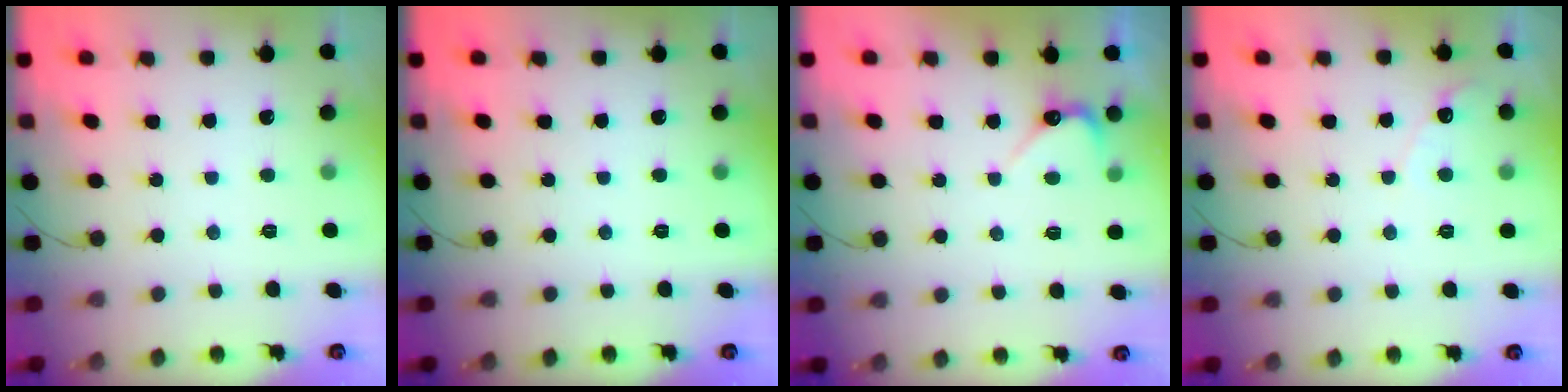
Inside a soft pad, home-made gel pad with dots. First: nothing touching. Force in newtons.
{"total": 0.0}
{"total": 2.9, "press": 2.9, "slide": 0.3}
{"total": 4.5, "press": 4.5, "slide": 0.3}